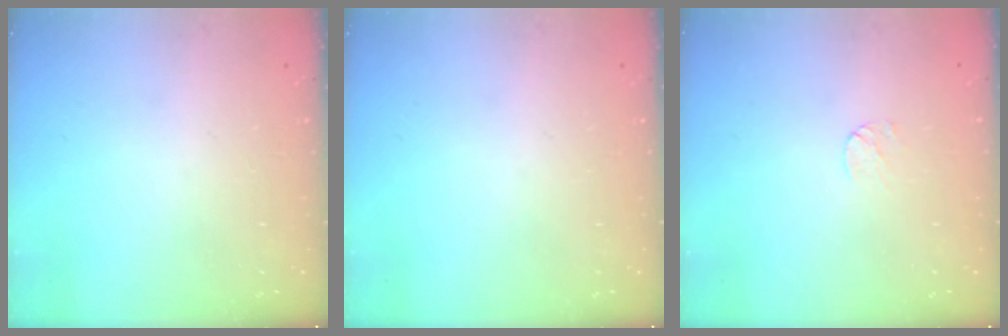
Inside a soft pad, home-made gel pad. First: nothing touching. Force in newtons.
{"total": 0.0}
{"total": 3.7, "press": 3.7, "slide": 0.4}